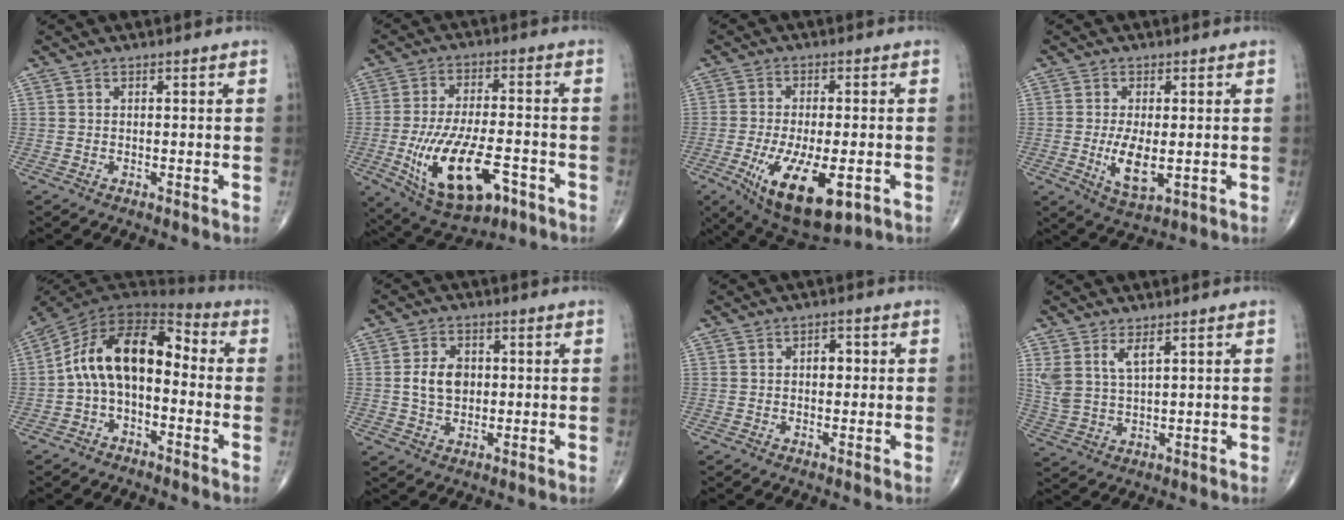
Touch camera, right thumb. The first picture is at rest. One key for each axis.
{"total": 17.3, "fx": -5.7, "fy": 7.5, "fz": 14.4, "tx": -0.264, "ty": 0.008, "tz": -0.079}
{"total": 15.9, "fx": -5.8, "fy": 6.5, "fz": 13.3, "tx": -0.232, "ty": -0.012, "tz": -0.077}
{"total": 6.7, "fx": -0.8, "fy": 2.8, "fz": 6.1, "tx": -0.114, "ty": -0.017, "tz": -0.006}
{"total": 14.6, "fx": -1.1, "fy": 8.5, "fz": 11.8, "tx": -0.185, "ty": 0.060, "tz": -0.033}
{"total": 6.5, "fx": 0.4, "fy": 4.7, "fz": 4.5, "tx": -0.070, "ty": 0.002, "tz": 0.009}
{"total": 2.8, "fx": 0.3, "fy": 1.8, "fz": 2.1, "tx": -0.022, "ty": 0.008, "tz": 0.003}
{"total": 5.8, "fx": 3.0, "fy": 2.3, "fz": 4.4, "tx": -0.095, "ty": -0.013, "tz": 0.071}